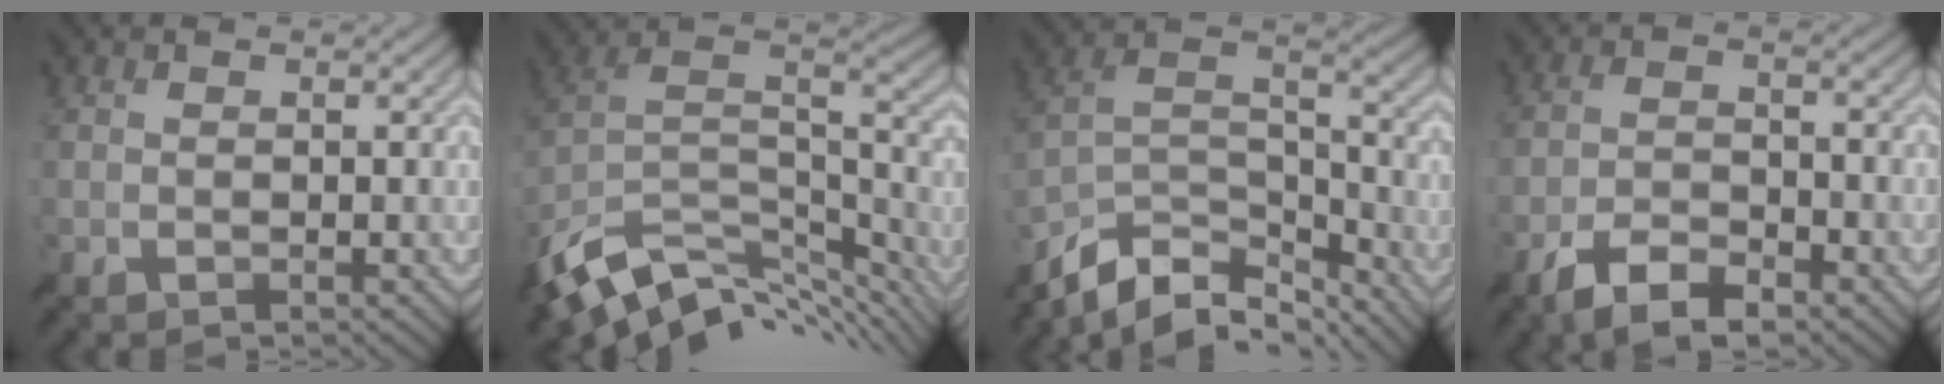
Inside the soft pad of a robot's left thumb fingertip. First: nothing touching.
{"total": 14.0, "force": [-8.4, 6.9, 8.8], "torque": [-0.220, -0.019, -0.139]}
{"total": 12.5, "force": [-9.5, 5.5, 6.1], "torque": [-0.142, -0.004, -0.172]}
{"total": 6.2, "force": [-4.6, 2.0, 3.7], "torque": [-0.075, -0.003, -0.087]}